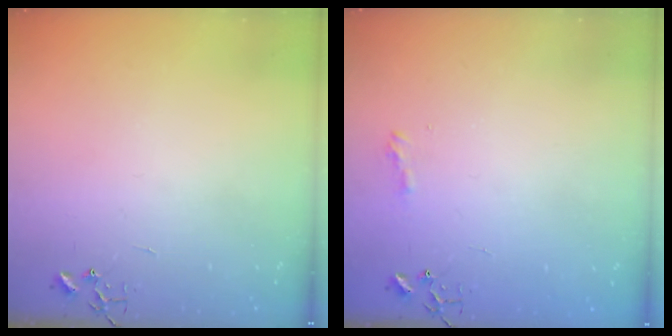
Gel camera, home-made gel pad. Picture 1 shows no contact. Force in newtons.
{"total": 6.8, "press": 6.8, "slide": 0.6}